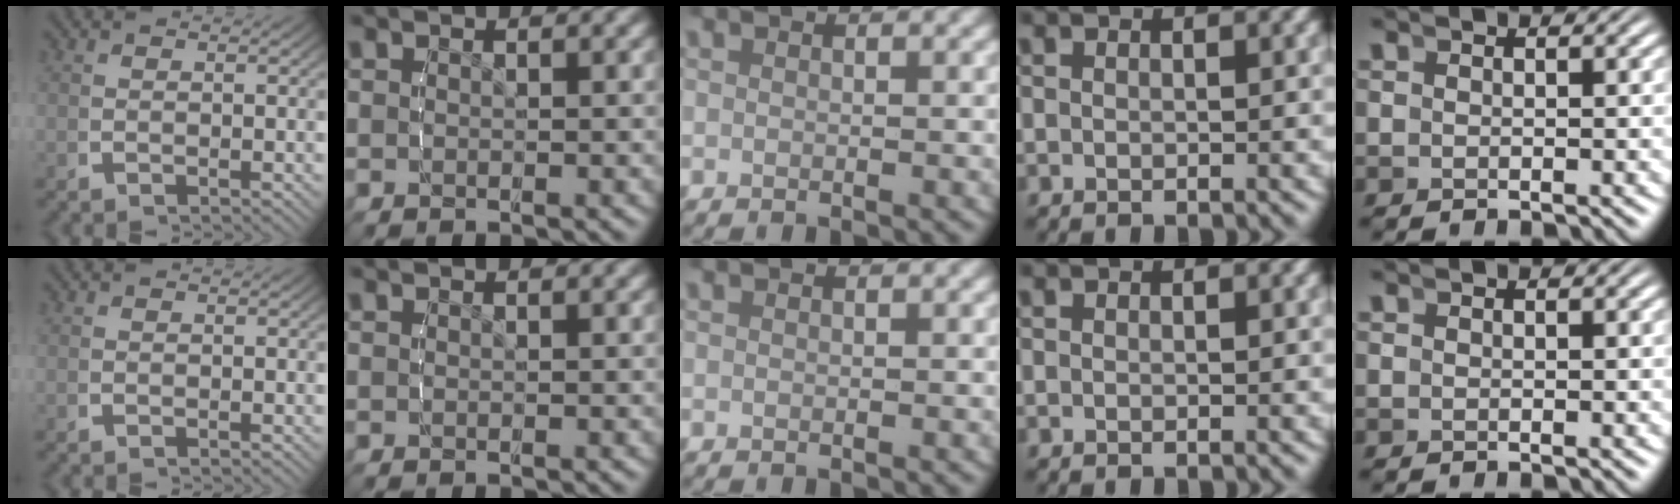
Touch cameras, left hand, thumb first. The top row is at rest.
{}